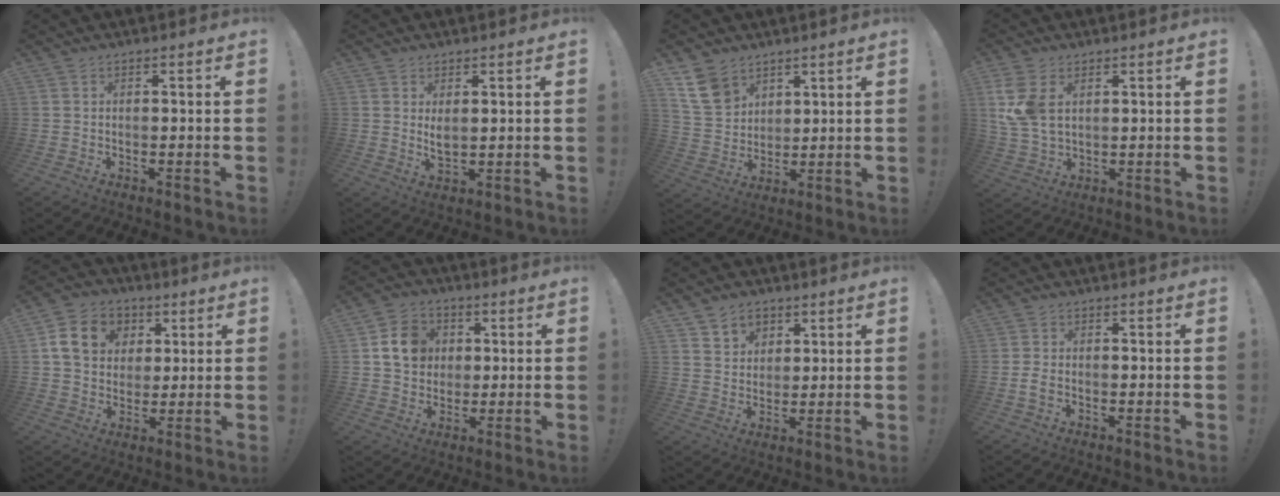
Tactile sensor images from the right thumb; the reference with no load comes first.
{"total": 3.4, "force": [1.6, 1.5, 2.7], "torque": [-0.037, -0.016, 0.026]}
{"total": 11.6, "force": [7.1, 8.2, 4.1], "torque": [-0.070, -0.035, 0.144]}
{"total": 10.7, "force": [3.9, 6.6, 7.5], "torque": [-0.158, -0.012, 0.077]}
{"total": 13.2, "force": [4.3, 10.9, 6.1], "torque": [-0.085, -0.004, 0.089]}
{"total": 11.2, "force": [2.7, 9.7, 4.8], "torque": [-0.059, -0.001, 0.057]}
{"total": 6.4, "force": [3.7, 5.2, 1.0], "torque": [-0.009, -0.028, 0.072]}
{"total": 2.1, "force": [-0.9, 1.1, 1.6], "torque": [-0.038, 0.005, -0.015]}